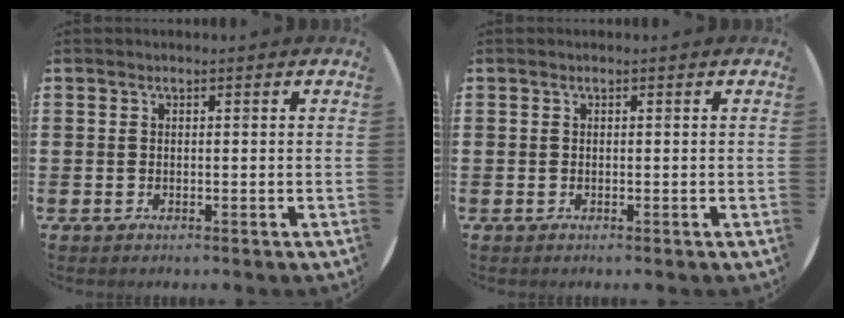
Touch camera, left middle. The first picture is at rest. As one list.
[{"total": 0.0}]